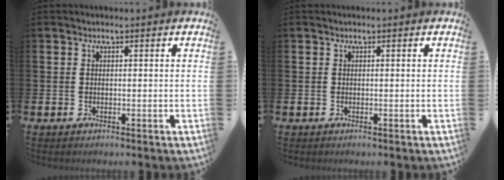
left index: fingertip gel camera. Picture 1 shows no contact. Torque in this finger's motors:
{"motor_torque": [-0.03, 0.04, 0.00, 0.00]}